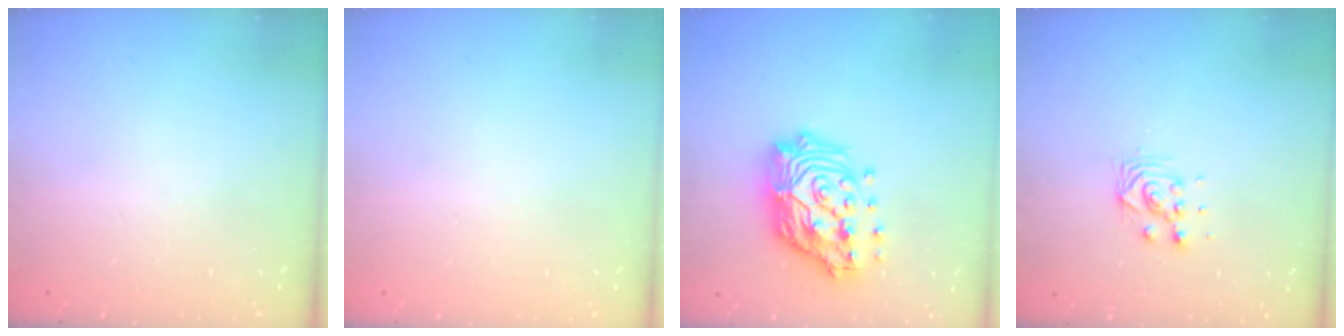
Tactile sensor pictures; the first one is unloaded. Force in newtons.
{"total": 0.0}
{"total": 19.3, "press": 19.2, "slide": 2.1}
{"total": 6.2, "press": 6.2, "slide": 0.2}